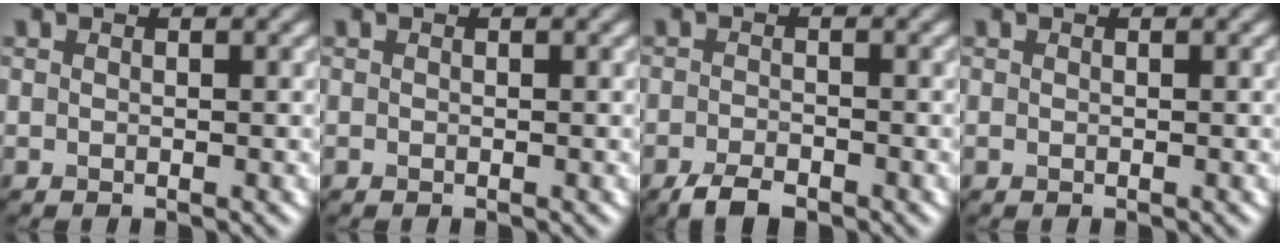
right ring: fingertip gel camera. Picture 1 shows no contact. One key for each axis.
{"total": 0.0}
{"total": 2.9, "fx": -2.1, "fy": 1.1, "fz": 1.7, "tx": -0.033, "ty": -0.001, "tz": -0.042}
{"total": 0.0}